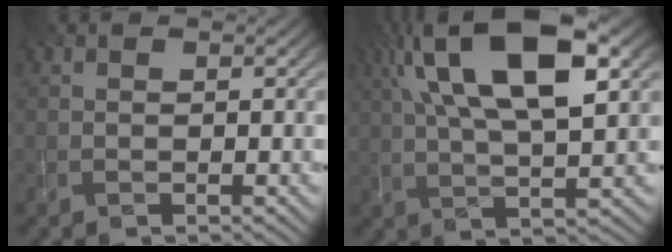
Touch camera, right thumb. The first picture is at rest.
{"total": 15.3, "force": [5.7, 5.9, 12.9], "torque": [-0.255, 0.020, 0.092]}